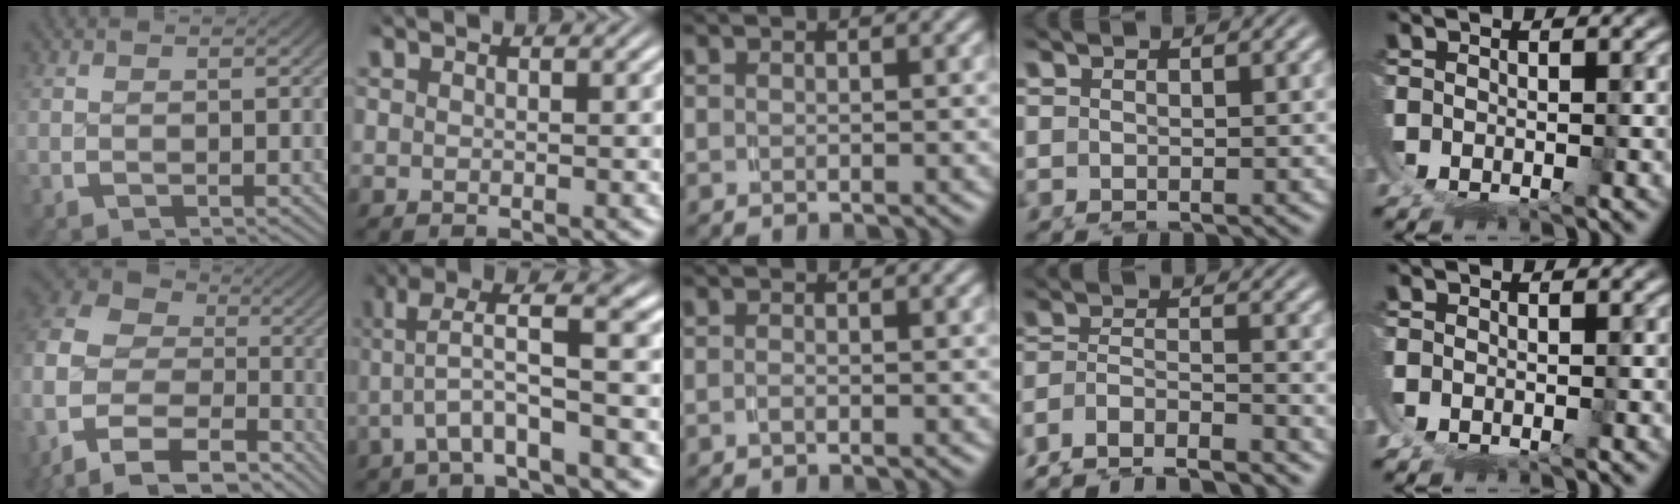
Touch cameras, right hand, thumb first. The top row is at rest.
{"thumb": {"total": 16.2, "force": [-5.1, 11.9, 9.7], "torque": [-0.223, -0.060, -0.067]}, "index": {"total": 6.5, "force": [1.1, 2.2, 6.1], "torque": [-0.098, 0.013, 0.012]}, "middle": {"total": 0.5, "force": [-0.5, -0.1, 0.2], "torque": [-0.002, 0.001, -0.014]}, "ring": {"total": 10.3, "force": [-7.2, 6.6, 3.3], "torque": [-0.082, -0.043, -0.120]}, "little": {"total": 1.5, "force": [-0.3, 1.4, 0.5], "torque": [-0.020, -0.001, -0.008]}}